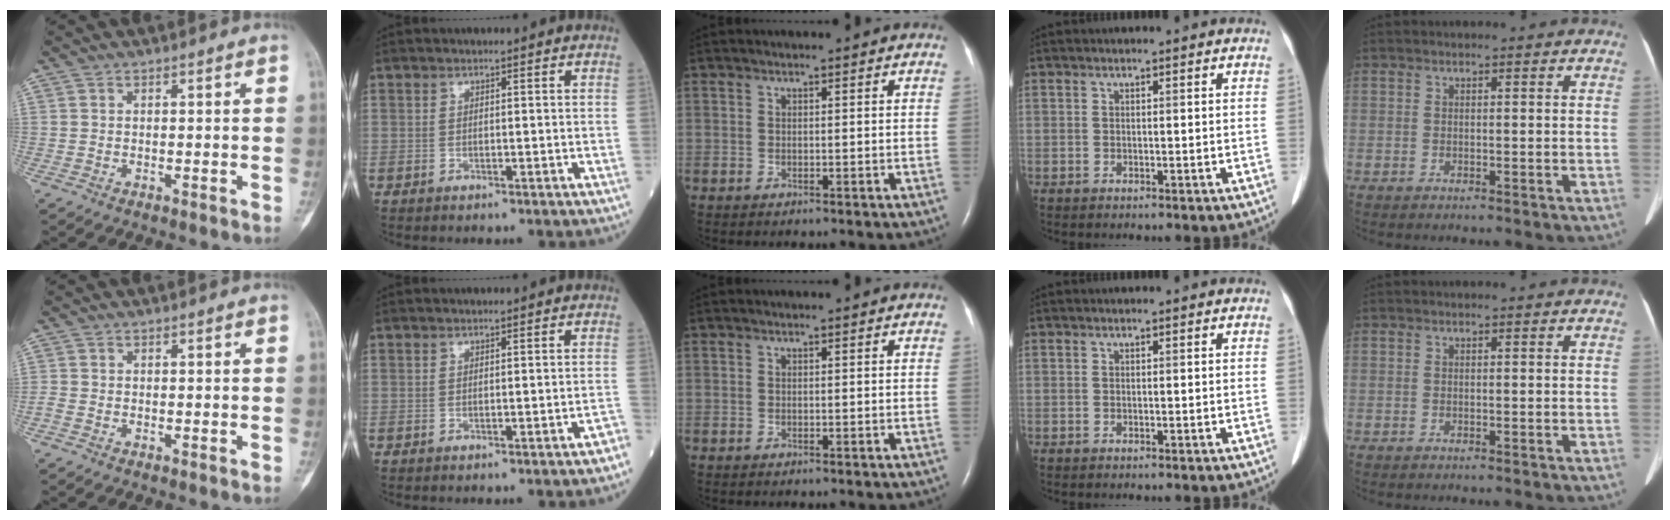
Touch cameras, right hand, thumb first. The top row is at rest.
{"thumb": {"total": 1.0, "force": [-0.6, 0.5, 0.6], "torque": [-0.020, -0.003, -0.017]}, "index": {"total": 1.5, "force": [-1.3, 0.2, 0.8], "torque": [-0.003, 0.001, -0.014]}}